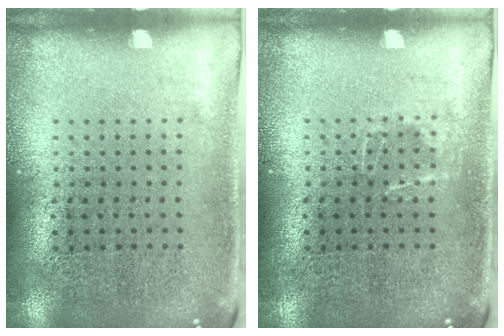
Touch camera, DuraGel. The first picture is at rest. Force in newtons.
{"total": 0.9, "press": 0.8, "slide": 0.2}